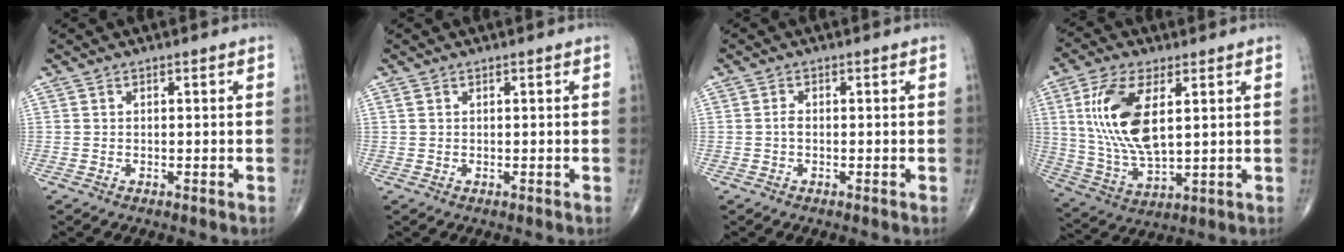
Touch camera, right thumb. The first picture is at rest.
{"total": 0.6, "force": [0.4, 0.2, 0.4], "torque": [-0.010, 0.008, 0.010]}
{"total": 1.0, "force": [-0.2, 0.6, 0.8], "torque": [-0.014, 0.001, -0.007]}
{"total": 15.3, "force": [3.9, 6.9, 13.1], "torque": [-0.269, -0.016, 0.083]}